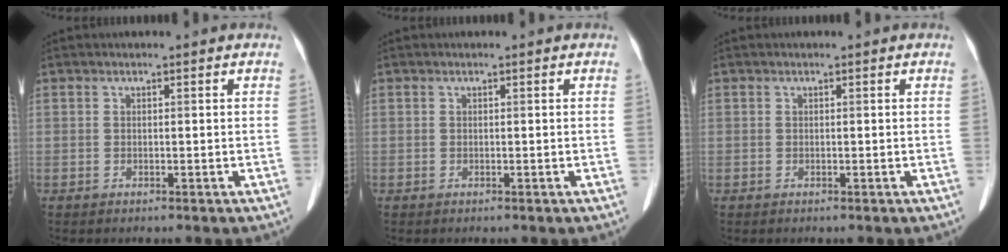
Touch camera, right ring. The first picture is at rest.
{"total": 0.0}
{"total": 0.0}